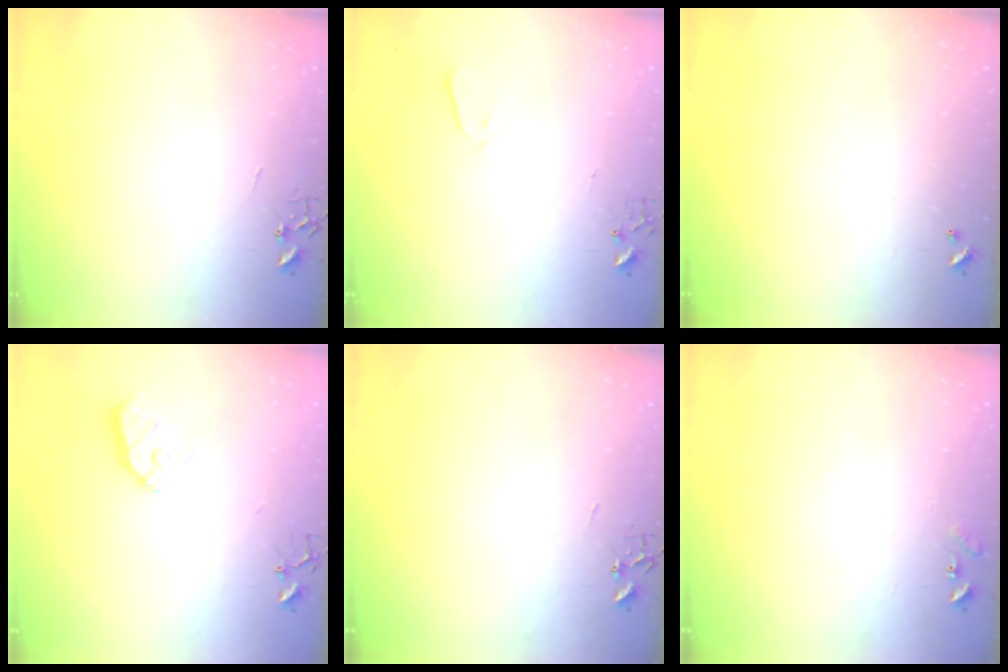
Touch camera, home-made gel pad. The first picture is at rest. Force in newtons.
{"total": 2.1, "press": 2.0, "slide": 0.4}
{"total": 0.0}
{"total": 9.2, "press": 9.2, "slide": 0.8}
{"total": 0.0}
{"total": 7.7, "press": 7.6, "slide": 0.6}